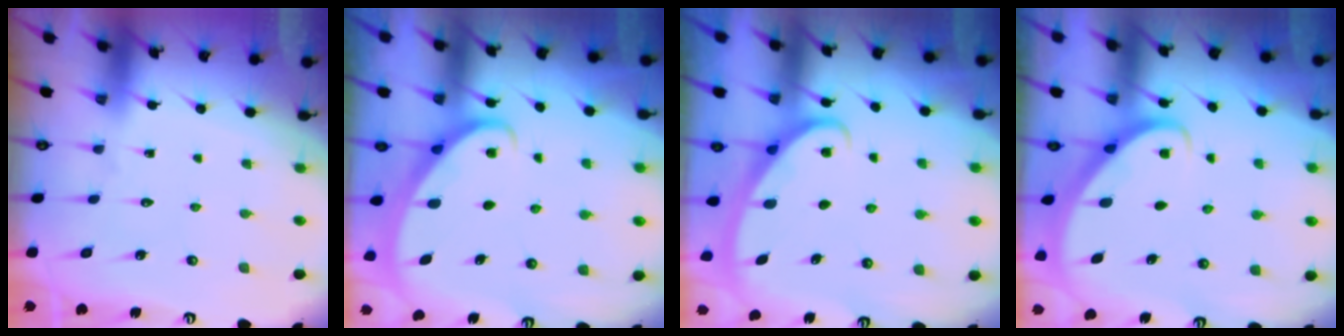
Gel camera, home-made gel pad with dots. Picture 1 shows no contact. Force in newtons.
{"total": 1.8, "press": 1.8, "slide": 0.1}
{"total": 2.9, "press": 2.8, "slide": 0.4}
{"total": 2.7, "press": 2.7, "slide": 0.2}